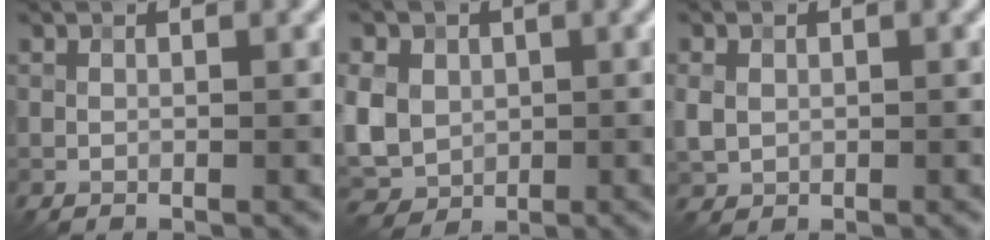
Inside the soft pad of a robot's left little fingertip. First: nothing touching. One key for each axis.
{"total": 7.5, "fx": 0.8, "fy": 6.3, "fz": 4.1, "tx": -0.093, "ty": 0.012, "tz": -0.009}
{"total": 1.8, "fx": 0.4, "fy": 1.5, "fz": 0.9, "tx": -0.018, "ty": 0.002, "tz": 0.005}